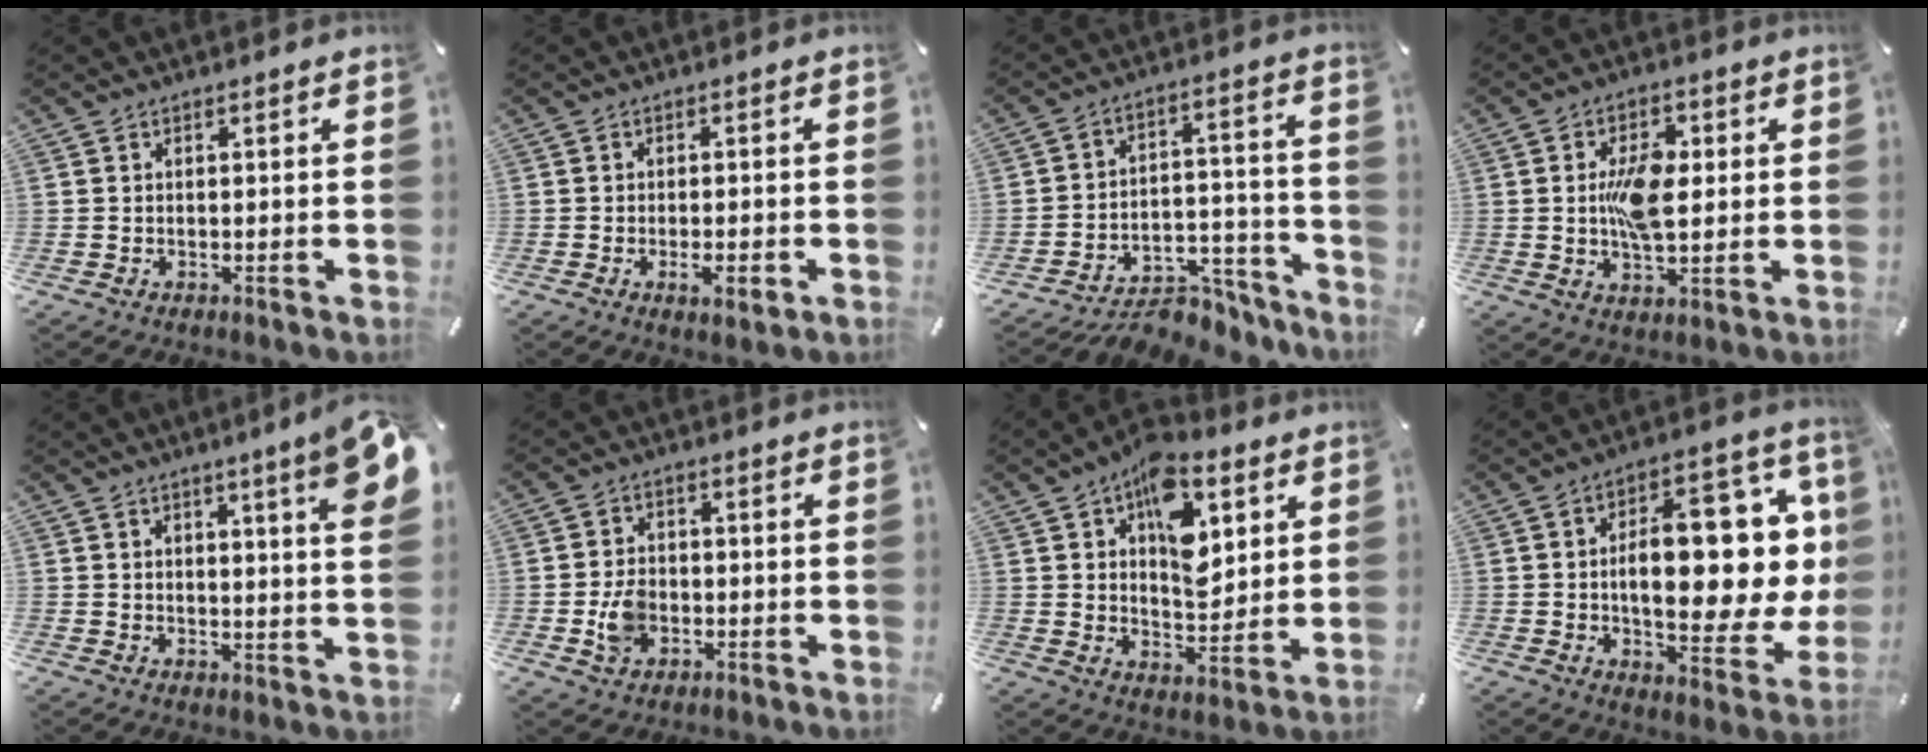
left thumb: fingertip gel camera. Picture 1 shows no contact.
{"total": 4.0, "force": [-1.5, 1.5, 3.4], "torque": [-0.051, 0.007, -0.022]}
{"total": 9.3, "force": [-5.6, 6.8, 3.1], "torque": [-0.021, 0.024, -0.089]}
{"total": 10.6, "force": [0.7, 5.9, 8.8], "torque": [-0.168, 0.001, 0.004]}
{"total": 8.2, "force": [4.8, 1.2, 6.6], "torque": [-0.094, -0.023, 0.076]}
{"total": 6.0, "force": [-1.3, 4.7, 3.5], "torque": [-0.072, -0.001, -0.025]}
{"total": 15.7, "force": [6.7, 9.5, 10.6], "torque": [-0.143, -0.023, 0.117]}
{"total": 22.5, "force": [2.9, 10.2, 19.8], "torque": [-0.285, -0.020, 0.048]}